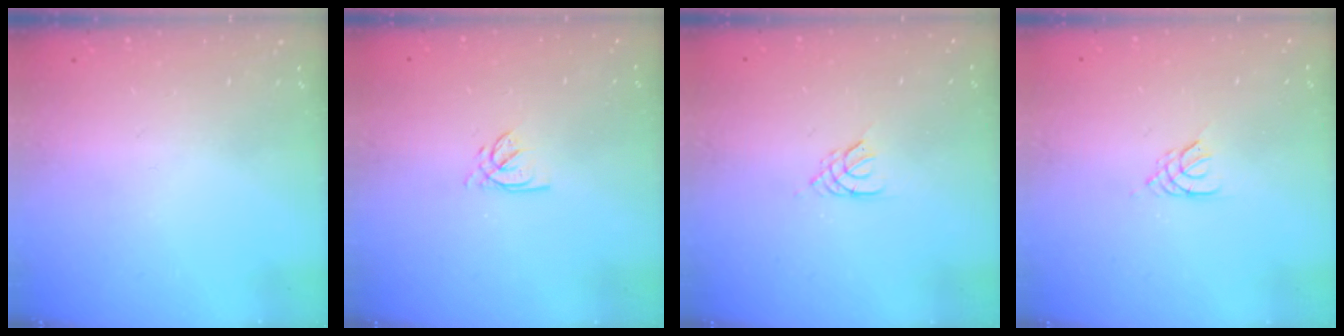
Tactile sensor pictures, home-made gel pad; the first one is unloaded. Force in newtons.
{"total": 2.2, "press": 2.2, "slide": 0.3}
{"total": 2.6, "press": 2.5, "slide": 0.5}
{"total": 2.6, "press": 2.5, "slide": 0.5}